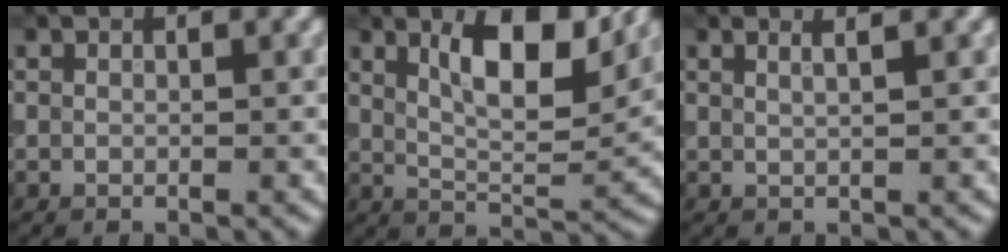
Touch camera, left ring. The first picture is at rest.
{"total": 7.8, "force": [3.5, 2.7, 6.4], "torque": [-0.105, 0.001, 0.059]}
{"total": 2.6, "force": [1.5, 1.2, 1.8], "torque": [0.000, 0.009, -0.009]}